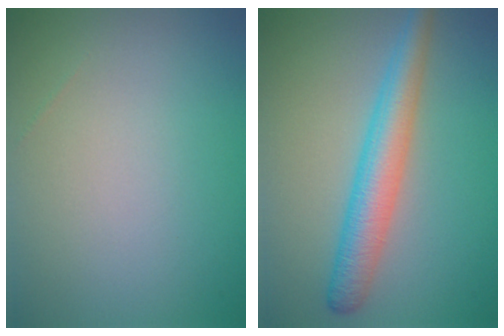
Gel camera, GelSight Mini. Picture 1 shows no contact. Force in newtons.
{"total": 4.4, "press": 4.4, "slide": 0.1}